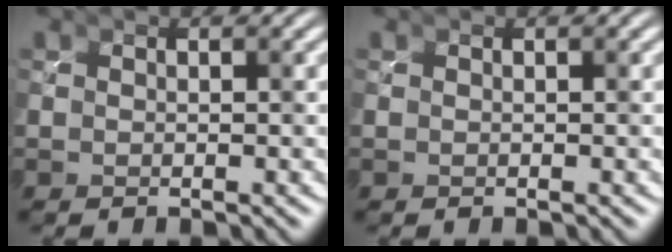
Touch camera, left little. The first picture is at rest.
{"total": 0.0}